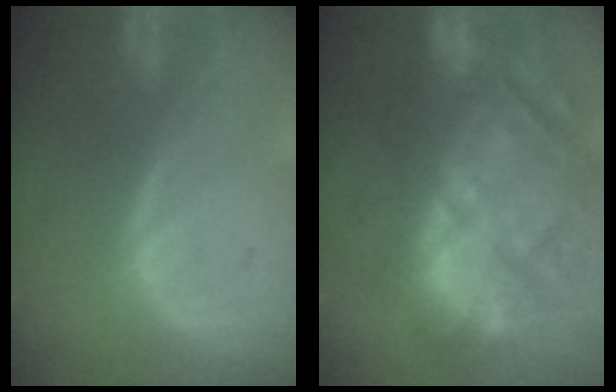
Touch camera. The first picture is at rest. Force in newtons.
{"total": 14.6, "press": 12.8, "slide": 7.1}